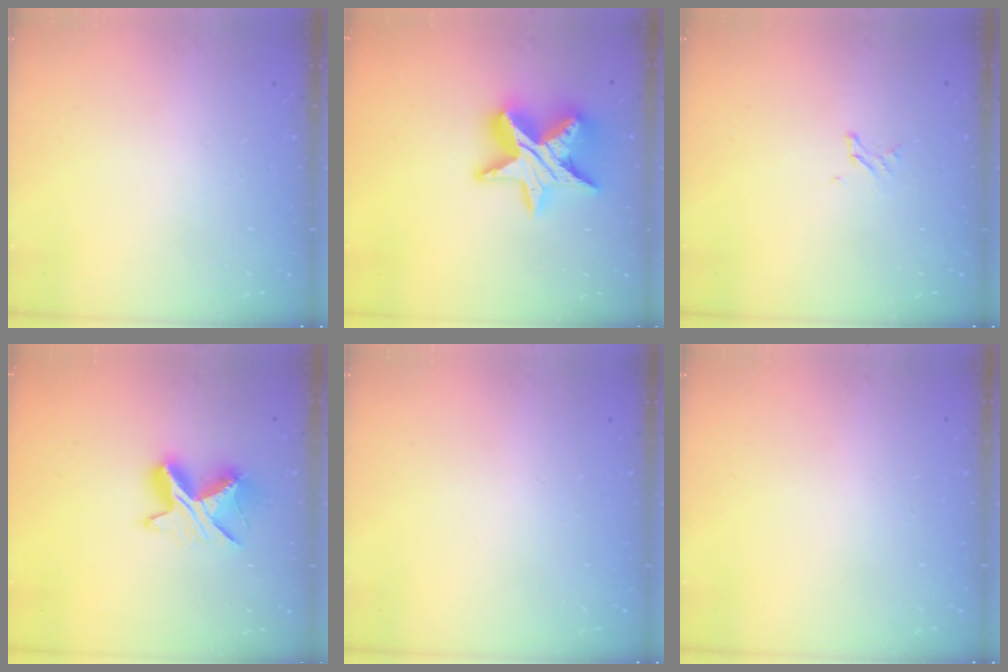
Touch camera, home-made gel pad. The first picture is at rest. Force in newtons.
{"total": 18.2, "press": 18.2, "slide": 1.2}
{"total": 1.6, "press": 1.6, "slide": 0.2}
{"total": 11.3, "press": 11.3, "slide": 0.4}
{"total": 0.0}
{"total": 0.0}